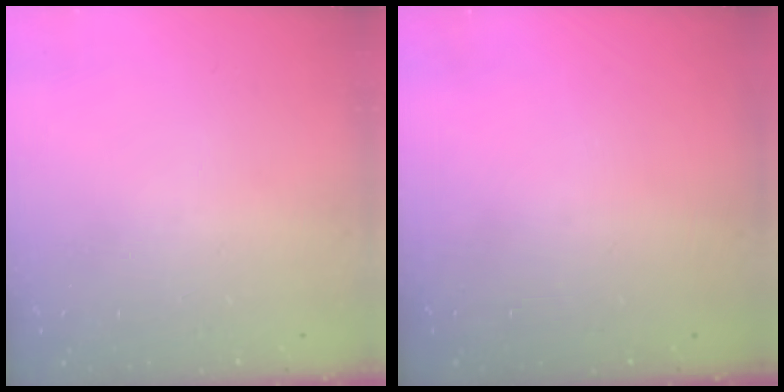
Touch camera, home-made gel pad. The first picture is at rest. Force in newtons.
{"total": 0.0}